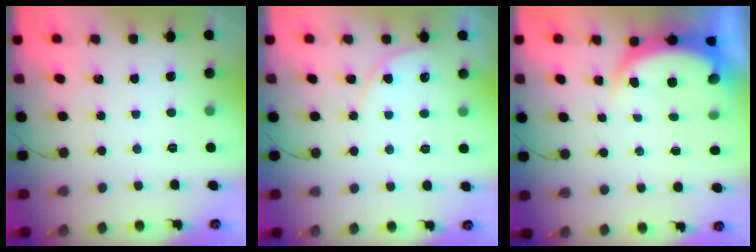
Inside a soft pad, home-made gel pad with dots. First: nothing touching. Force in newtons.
{"total": 5.4, "press": 5.4, "slide": 0.6}
{"total": 5.6, "press": 5.6, "slide": 0.5}